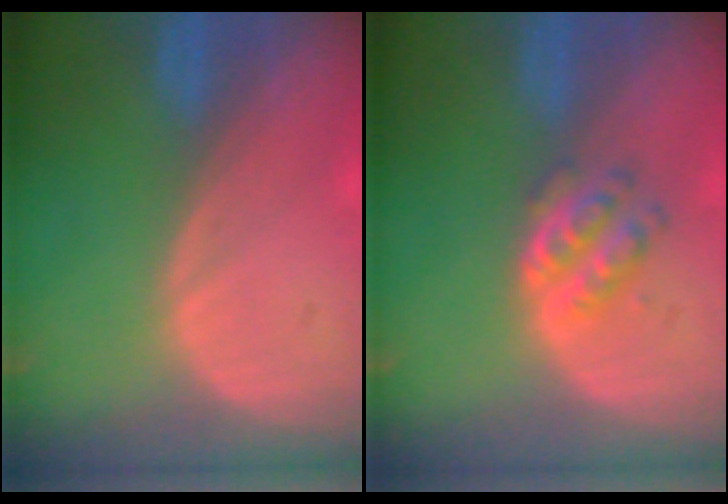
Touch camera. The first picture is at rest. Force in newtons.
{"total": 4.3, "press": 4.1, "slide": 1.2}